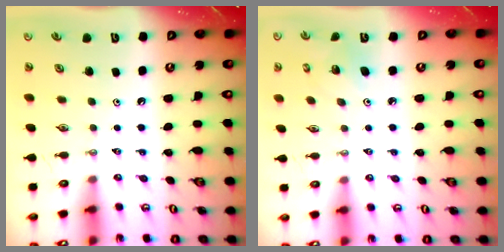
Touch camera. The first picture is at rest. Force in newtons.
{"total": 3.8, "press": 3.8, "slide": 0.3}